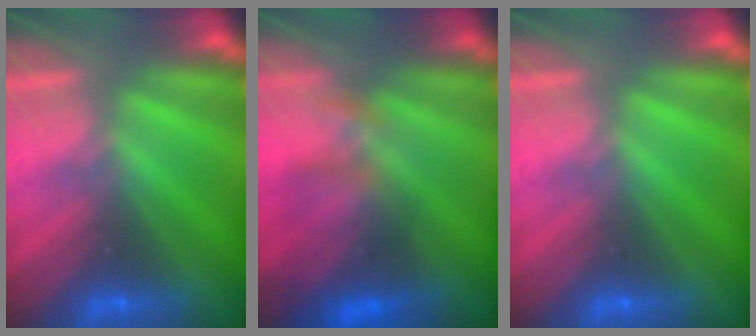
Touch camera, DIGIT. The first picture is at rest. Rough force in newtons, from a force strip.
{"total": 4.4}
{"total": 0.0}